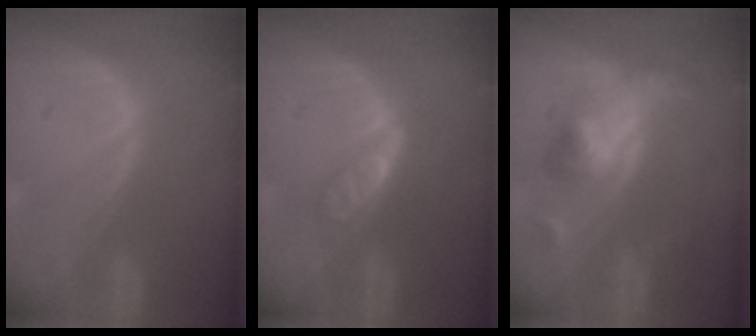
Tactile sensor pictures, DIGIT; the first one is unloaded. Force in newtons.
{"total": 4.7, "press": 4.2, "slide": 2.1}
{"total": 6.1, "press": 5.5, "slide": 2.7}